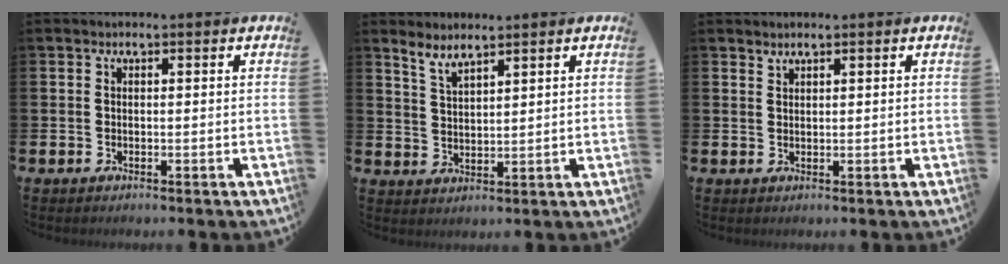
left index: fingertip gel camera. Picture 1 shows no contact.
{"total": 3.2, "force": [3.1, 0.2, 0.8], "torque": [-0.023, -0.014, 0.057]}
{"total": 1.2, "force": [1.2, 0.1, 0.1], "torque": [0.004, -0.002, 0.022]}